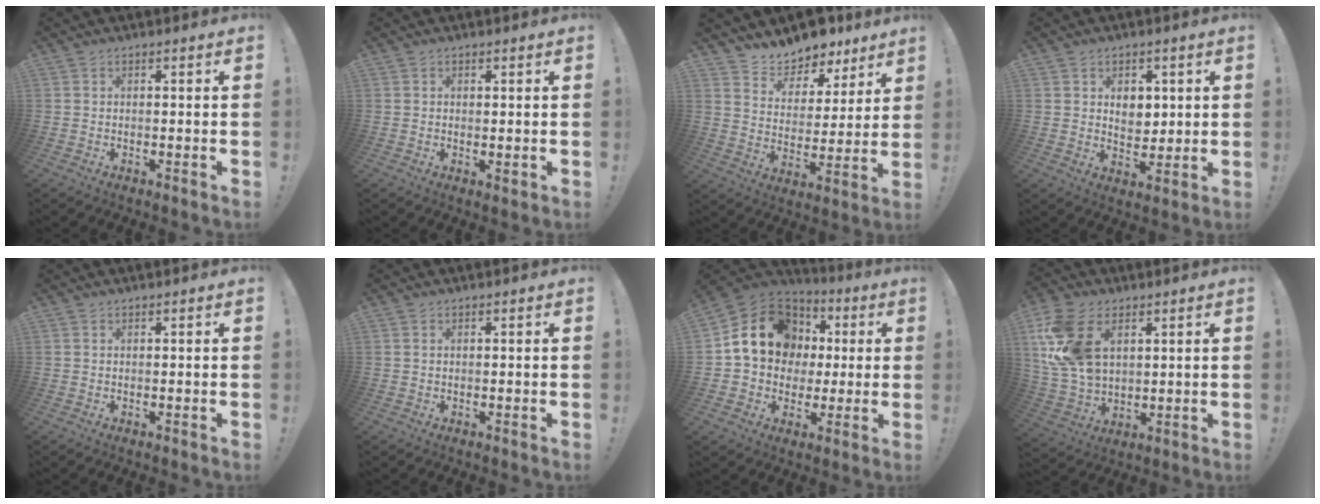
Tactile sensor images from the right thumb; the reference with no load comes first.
{"total": 0.9, "force": [0.4, 0.5, 0.7], "torque": [-0.003, -0.003, 0.006]}
{"total": 9.3, "force": [8.7, 3.4, 0.4], "torque": [-0.010, -0.087, 0.159]}
{"total": 6.1, "force": [2.2, 4.8, 3.0], "torque": [-0.035, -0.009, 0.039]}
{"total": 0.0}
{"total": 0.0}
{"total": 17.9, "force": [4.1, 14.7, 9.3], "torque": [-0.138, -0.001, 0.094]}
{"total": 18.2, "force": [6.2, 12.1, 12.0], "torque": [-0.235, -0.022, 0.120]}